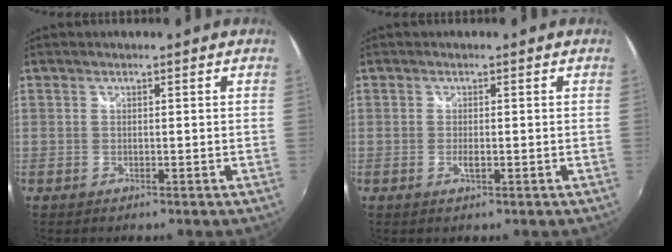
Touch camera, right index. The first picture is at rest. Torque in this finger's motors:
{"motor_torque": [0.00, 0.00, 0.01, 0.00]}